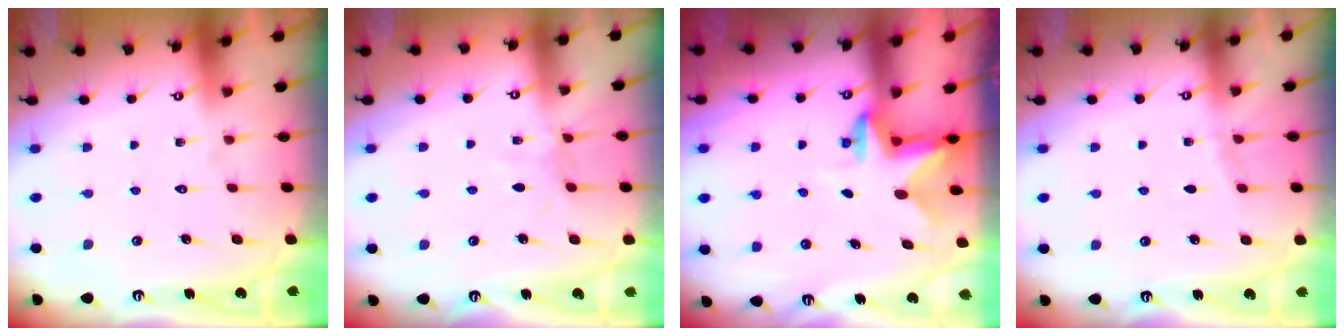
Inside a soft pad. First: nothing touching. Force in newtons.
{"total": 4.7, "press": 4.7, "slide": 0.4}
{"total": 2.7, "press": 2.6, "slide": 0.5}
{"total": 4.1, "press": 3.4, "slide": 2.4}